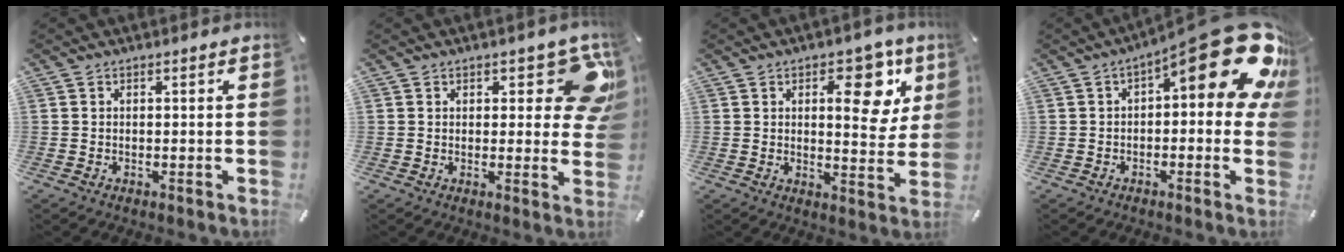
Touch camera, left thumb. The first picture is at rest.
{"total": 11.5, "force": [5.9, 5.5, 8.2], "torque": [-0.083, -0.035, 0.101]}
{"total": 12.5, "force": [5.5, 6.2, 9.4], "torque": [-0.095, -0.031, 0.082]}
{"total": 20.7, "force": [8.6, 7.6, 17.2], "torque": [-0.223, -0.068, 0.146]}